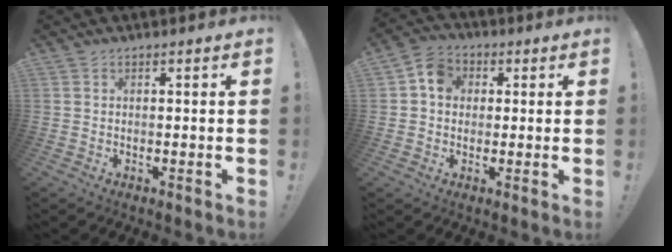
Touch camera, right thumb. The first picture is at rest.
{"total": 8.0, "force": [1.6, 6.8, 4.0], "torque": [-0.054, 0.009, 0.033]}